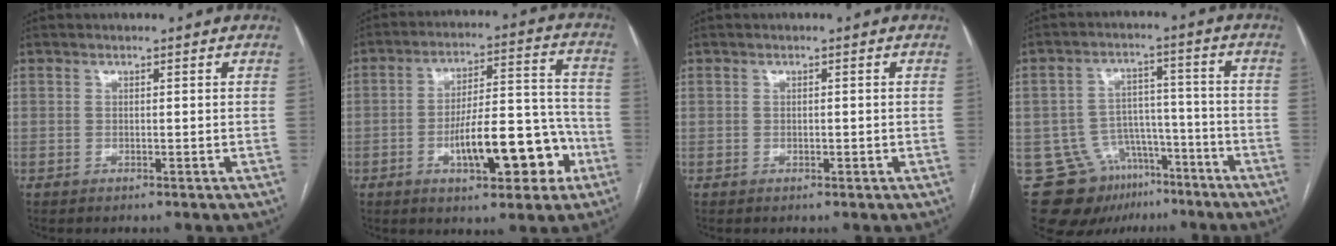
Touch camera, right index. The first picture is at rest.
{"total": 13.7, "force": [-5.1, 4.4, 11.9], "torque": [-0.183, 0.032, -0.068]}
{"total": 0.5, "force": [-0.1, 0.4, 0.4], "torque": [-0.006, 0.000, 0.001]}
{"total": 12.0, "force": [-7.8, 8.5, 3.5], "torque": [-0.054, 0.050, -0.112]}